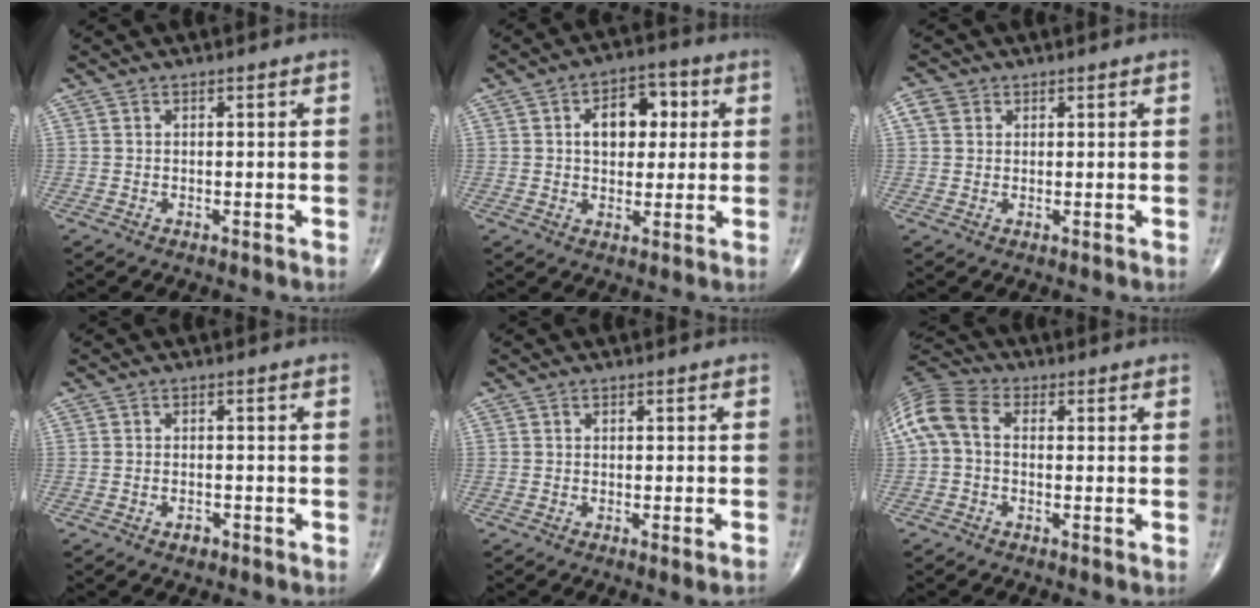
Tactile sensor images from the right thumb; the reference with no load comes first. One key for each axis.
{"total": 9.4, "fx": 1.9, "fy": 6.2, "fz": 6.8, "tx": -0.068, "ty": 0.012, "tz": 0.026}
{"total": 2.8, "fx": 1.0, "fy": 2.5, "fz": 1.0, "tx": -0.012, "ty": 0.004, "tz": 0.018}
{"total": 2.0, "fx": -1.2, "fy": 1.2, "fz": 1.0, "tx": -0.014, "ty": 0.006, "tz": -0.015}
{"total": 1.5, "fx": -0.8, "fy": -0.1, "fz": 1.2, "tx": -0.022, "ty": -0.001, "tz": -0.009}
{"total": 9.1, "fx": 0.2, "fy": 6.1, "fz": 6.7, "tx": -0.142, "ty": 0.026, "tz": -0.012}